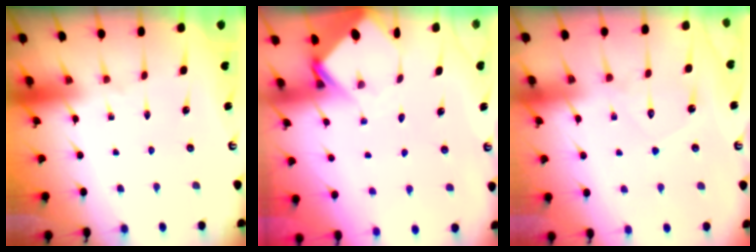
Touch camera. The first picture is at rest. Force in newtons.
{"total": 3.9, "press": 3.9, "slide": 0.1}
{"total": 10.8, "press": 10.7, "slide": 1.0}